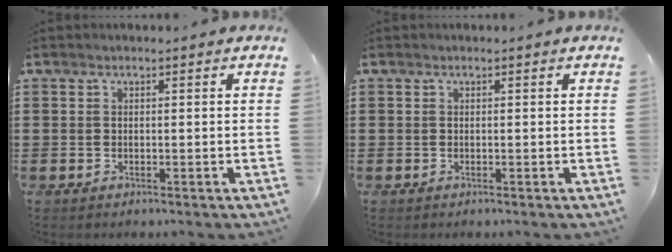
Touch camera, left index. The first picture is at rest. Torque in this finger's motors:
{"motor_torque": [0.00, 0.00, 0.00, 0.00]}